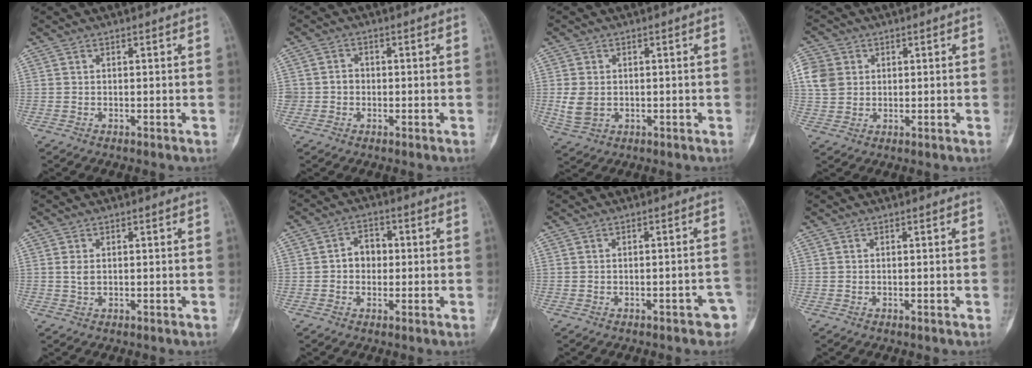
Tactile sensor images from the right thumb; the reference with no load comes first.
{"total": 2.4, "force": [-0.4, 2.3, 0.7], "torque": [0.007, 0.010, -0.011]}
{"total": 5.0, "force": [-0.2, 3.8, 3.2], "torque": [-0.060, -0.002, 0.003]}
{"total": 6.4, "force": [1.5, 5.5, 2.8], "torque": [-0.044, 0.002, 0.029]}
{"total": 1.5, "force": [0.2, 0.9, 1.2], "torque": [-0.023, -0.001, 0.006]}
{"total": 4.8, "force": [0.0, 3.9, 2.9], "torque": [-0.023, 0.017, -0.008]}
{"total": 3.8, "force": [-2.2, 1.7, 2.6], "torque": [-0.014, 0.022, -0.023]}
{"total": 0.0}